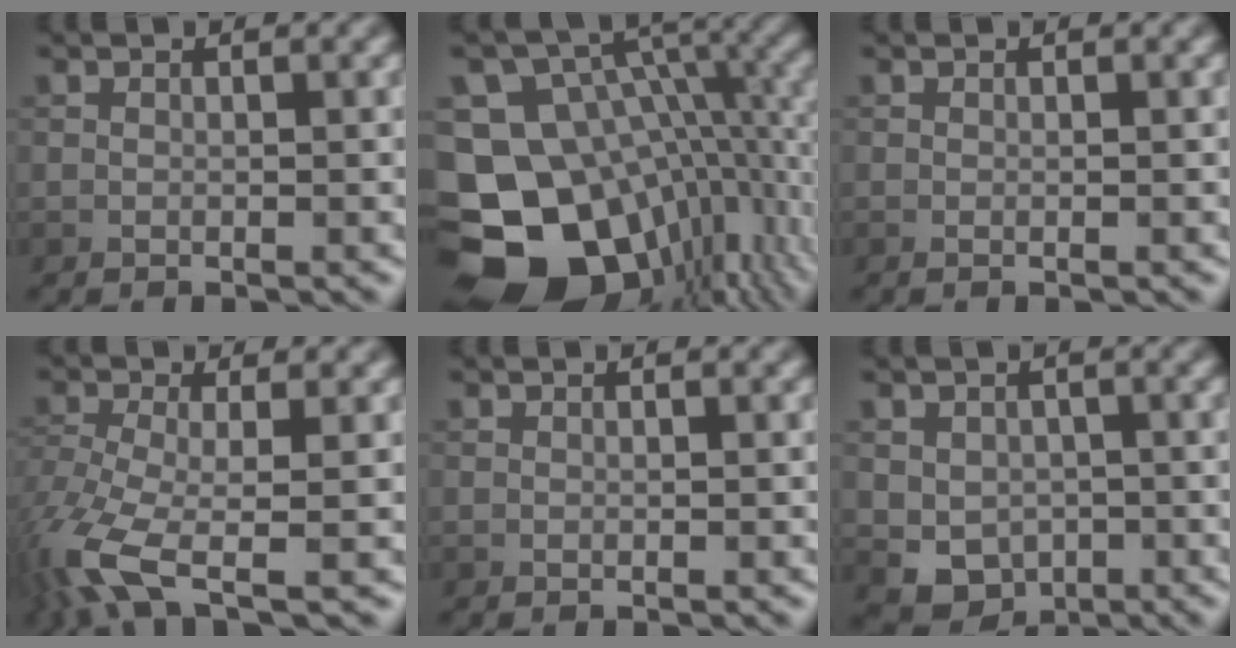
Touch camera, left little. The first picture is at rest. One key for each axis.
{"total": 18.5, "fx": -5.9, "fy": 14.3, "fz": 10.1, "tx": -0.196, "ty": -0.008, "tz": -0.072}
{"total": 0.0}
{"total": 8.0, "fx": -4.6, "fy": 2.5, "fz": 6.1, "tx": -0.151, "ty": -0.014, "tz": -0.095}
{"total": 0.0}
{"total": 4.5, "fx": -1.0, "fy": 3.8, "fz": 2.0, "tx": -0.034, "ty": -0.008, "tz": -0.012}